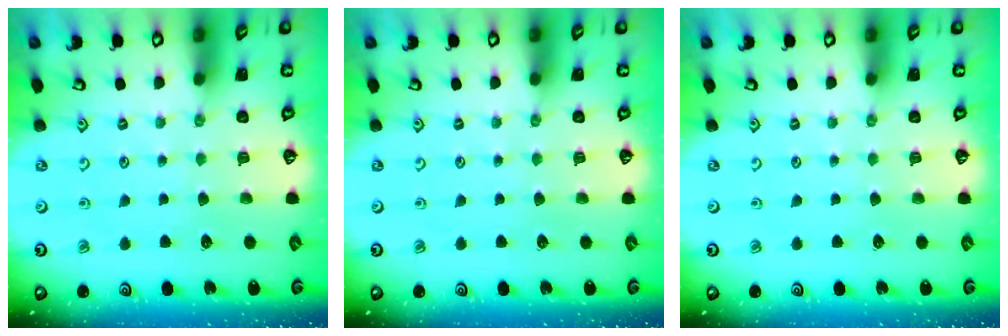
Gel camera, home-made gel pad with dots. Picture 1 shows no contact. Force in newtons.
{"total": 0.0}
{"total": 0.0}